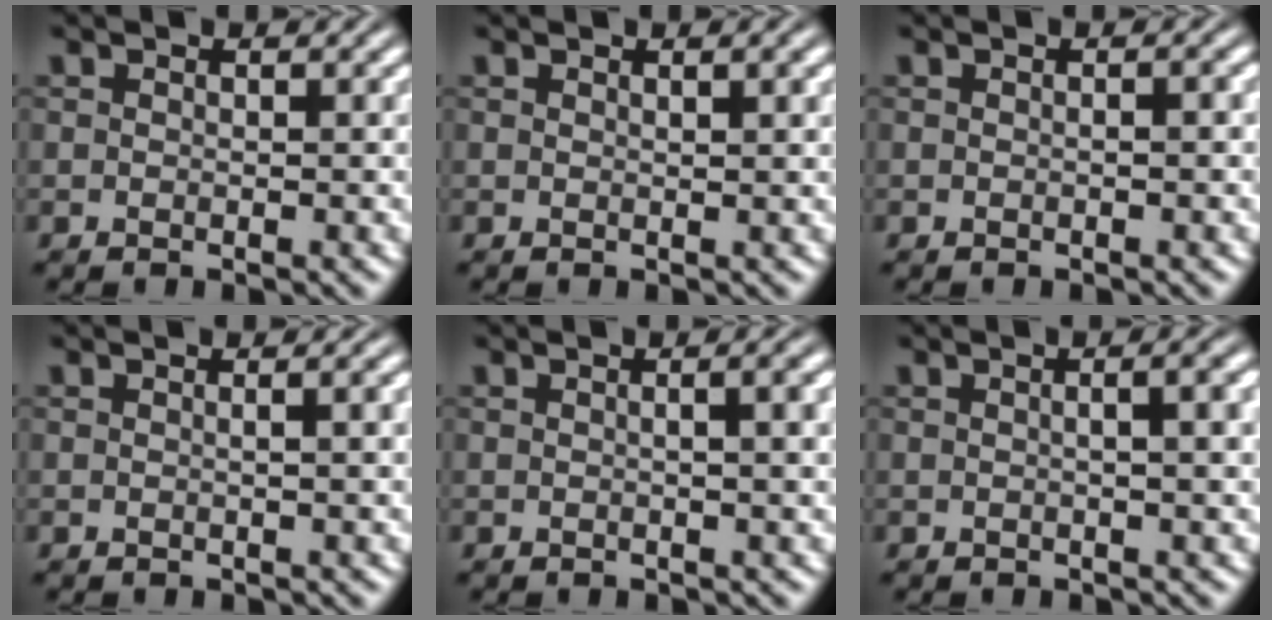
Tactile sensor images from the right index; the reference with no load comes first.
{"total": 1.0, "force": [0.5, -0.6, 0.6], "torque": [-0.005, 0.000, 0.010]}
{"total": 0.5, "force": [-0.2, -0.2, 0.4], "torque": [-0.007, 0.005, -0.005]}
{"total": 1.2, "force": [0.0, -0.4, 1.2], "torque": [-0.015, 0.004, 0.000]}
{"total": 2.2, "force": [0.3, -0.2, 2.2], "torque": [-0.022, 0.011, 0.002]}
{"total": 2.5, "force": [0.3, -0.1, 2.5], "torque": [-0.023, 0.012, 0.003]}